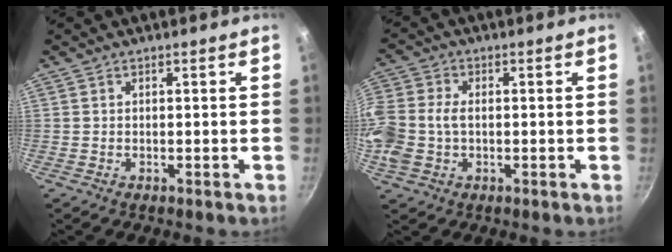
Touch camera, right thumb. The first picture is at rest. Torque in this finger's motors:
{"motor_torque": [0.30, 0.31, 0.89, 0.21, 0.32]}